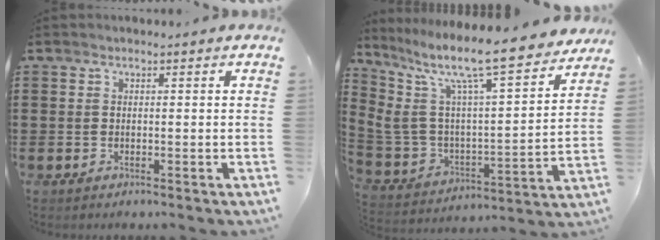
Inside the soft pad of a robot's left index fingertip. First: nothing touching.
{"total": 12.2, "force": [9.0, 2.7, 7.7], "torque": [-0.171, -0.064, 0.146]}